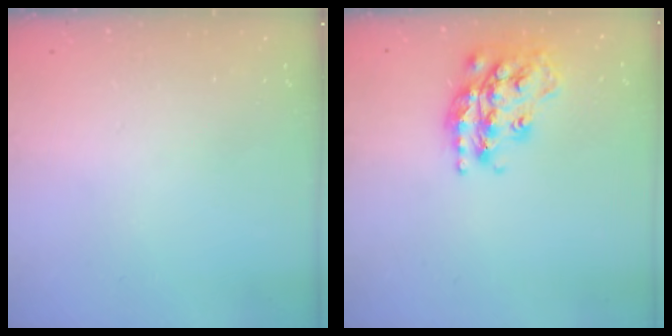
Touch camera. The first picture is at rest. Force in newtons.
{"total": 20.0, "press": 19.9, "slide": 1.3}